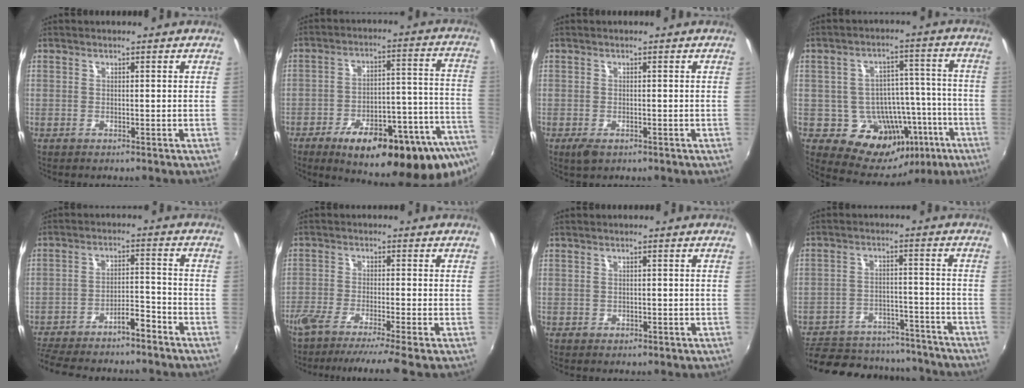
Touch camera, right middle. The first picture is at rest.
{"total": 26.2, "force": [-17.8, 7.0, 17.8], "torque": [-0.235, -0.012, -0.236]}
{"total": 1.5, "force": [-0.9, 0.9, 0.8], "torque": [-0.015, -0.005, -0.017]}
{"total": 16.6, "force": [-7.5, 12.7, 7.7], "torque": [-0.129, 0.031, -0.071]}
{"total": 9.4, "force": [-8.3, 1.5, 4.3], "torque": [-0.093, 0.018, -0.139]}
{"total": 8.3, "force": [-7.0, -1.1, 4.4], "torque": [-0.093, -0.032, -0.121]}
{"total": 0.8, "force": [-0.2, 0.7, 0.2], "torque": [0.000, 0.000, -0.001]}
{"total": 21.4, "force": [-17.3, 9.8, 7.9], "torque": [-0.184, 0.024, -0.215]}